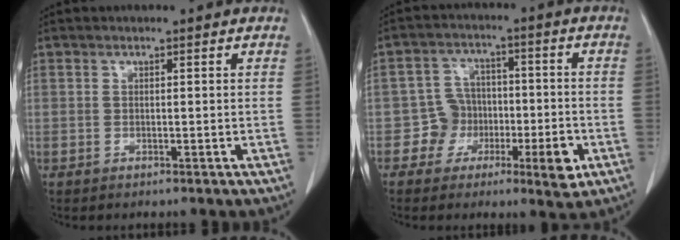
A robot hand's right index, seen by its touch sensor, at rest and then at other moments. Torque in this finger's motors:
{"motor_torque": [0.61, -0.17, 0.25, 0.03]}